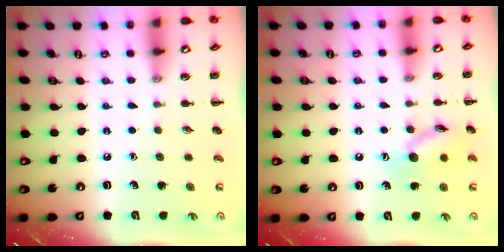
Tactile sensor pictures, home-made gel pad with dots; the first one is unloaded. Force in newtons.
{"total": 10.5, "press": 10.5, "slide": 0.5}